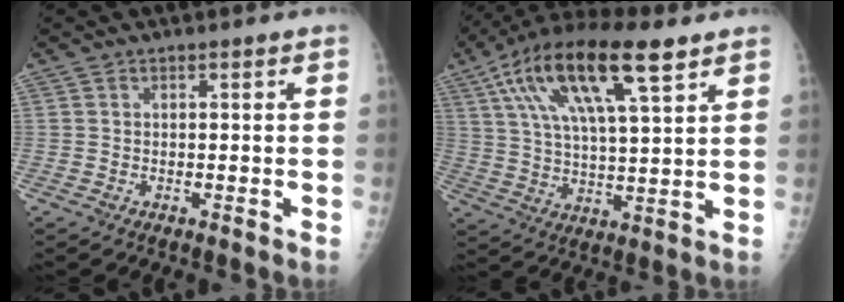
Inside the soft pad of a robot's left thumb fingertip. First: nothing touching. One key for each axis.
{"total": 18.7, "fx": 9.5, "fy": 5.6, "fz": 15.1, "tx": -0.277, "ty": -0.004, "tz": 0.168}